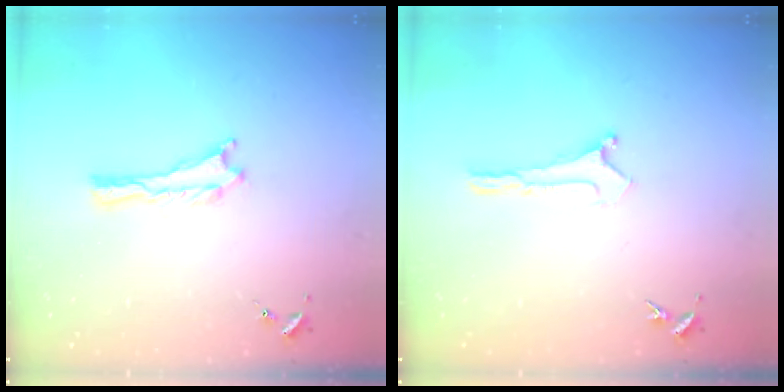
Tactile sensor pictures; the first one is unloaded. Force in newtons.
{"total": 0.0}